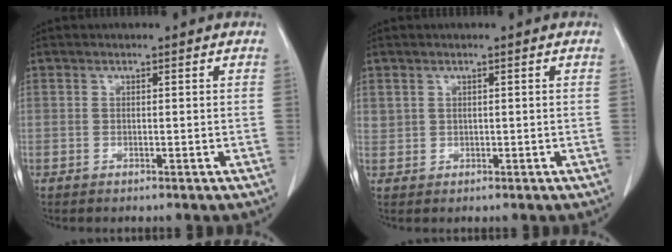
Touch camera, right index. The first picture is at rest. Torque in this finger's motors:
{"motor_torque": [-0.04, 0.10, -0.04, 0.01]}